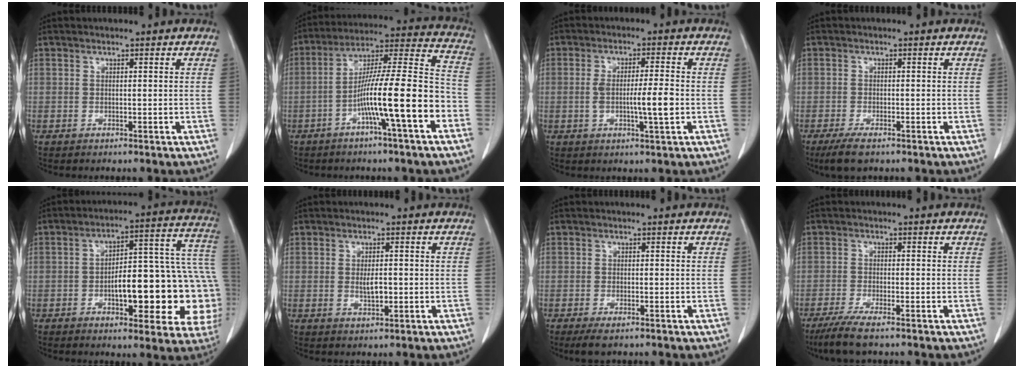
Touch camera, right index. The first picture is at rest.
{"total": 16.1, "force": [-6.0, 0.3, 14.9], "torque": [-0.247, 0.014, -0.103]}
{"total": 5.9, "force": [-1.0, 0.1, 5.8], "torque": [-0.106, -0.003, -0.015]}
{"total": 3.6, "force": [-2.4, 1.2, 2.4], "torque": [-0.055, -0.007, -0.040]}
{"total": 21.9, "force": [-4.4, 6.7, 20.4], "torque": [-0.184, 0.050, -0.042]}
{"total": 2.6, "force": [-0.1, 0.9, 2.4], "torque": [-0.046, -0.002, 0.000]}
{"total": 2.5, "force": [-1.6, 0.7, 1.8], "torque": [-0.033, -0.005, -0.023]}
{"total": 5.1, "force": [-3.7, 0.3, 3.6], "torque": [-0.068, -0.014, -0.067]}